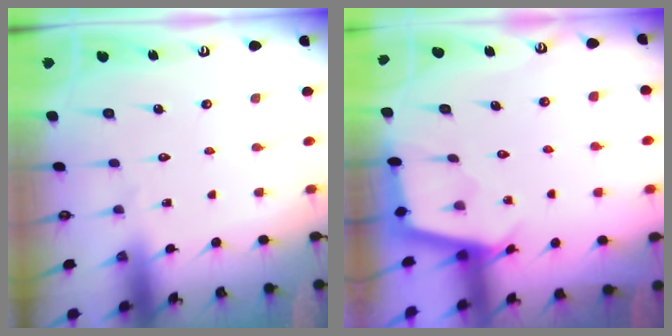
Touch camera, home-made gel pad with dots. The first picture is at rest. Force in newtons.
{"total": 2.4, "press": 2.4, "slide": 0.2}